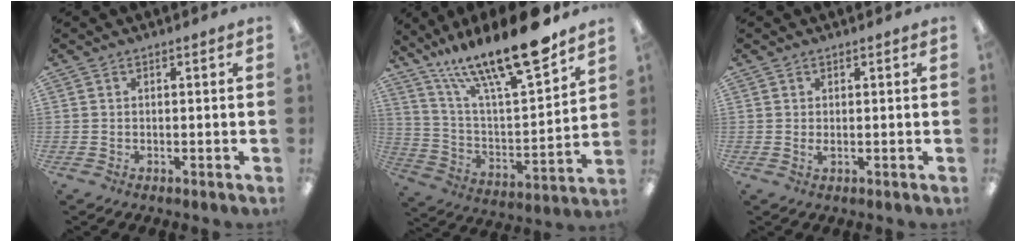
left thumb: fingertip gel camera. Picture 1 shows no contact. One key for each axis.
{"total": 22.4, "fx": 17.8, "fy": 4.4, "fz": 12.9, "tx": -0.219, "ty": -0.124, "tz": 0.294}
{"total": 1.4, "fx": 0.2, "fy": 0.3, "fz": 1.4, "tx": -0.019, "ty": -0.006, "tz": 0.001}